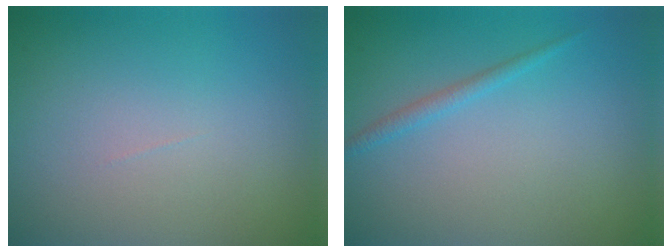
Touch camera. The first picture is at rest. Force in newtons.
{"total": 1.1, "press": 1.1, "slide": 0.1}